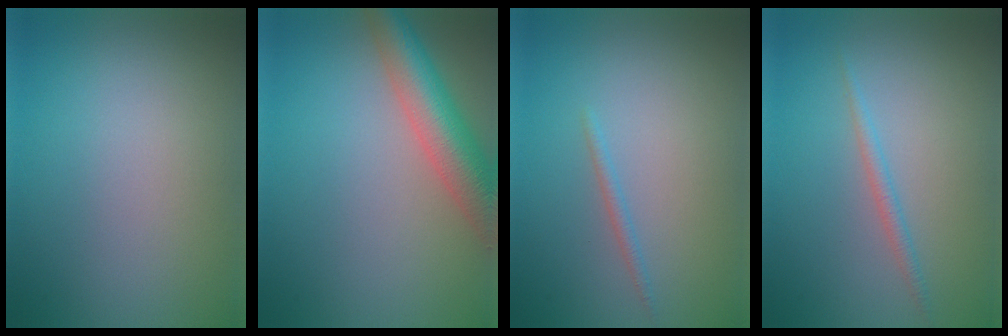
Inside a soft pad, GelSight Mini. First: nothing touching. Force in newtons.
{"total": 6.7, "press": 6.7, "slide": 0.2}
{"total": 0.8, "press": 0.8, "slide": 0.1}
{"total": 1.2, "press": 1.2, "slide": 0.1}